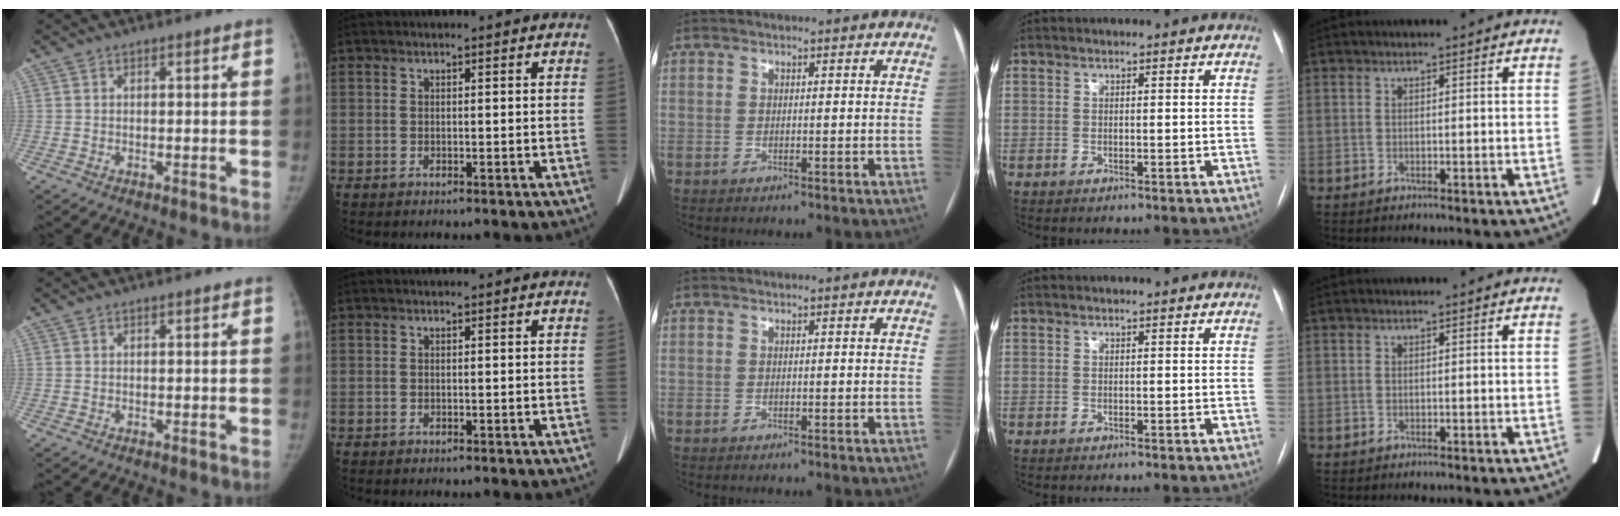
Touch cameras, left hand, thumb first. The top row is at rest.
{}